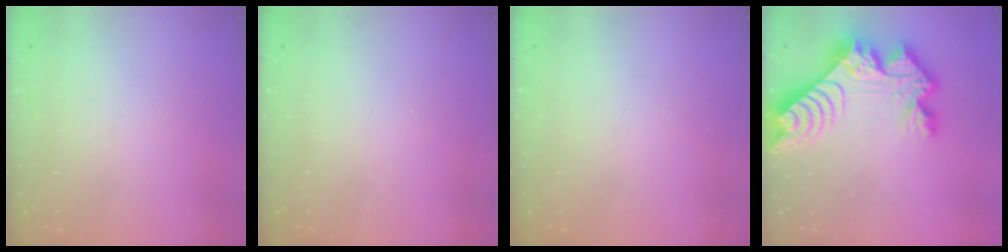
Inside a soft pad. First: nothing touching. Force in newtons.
{"total": 0.0}
{"total": 0.0}
{"total": 14.9, "press": 14.8, "slide": 1.5}